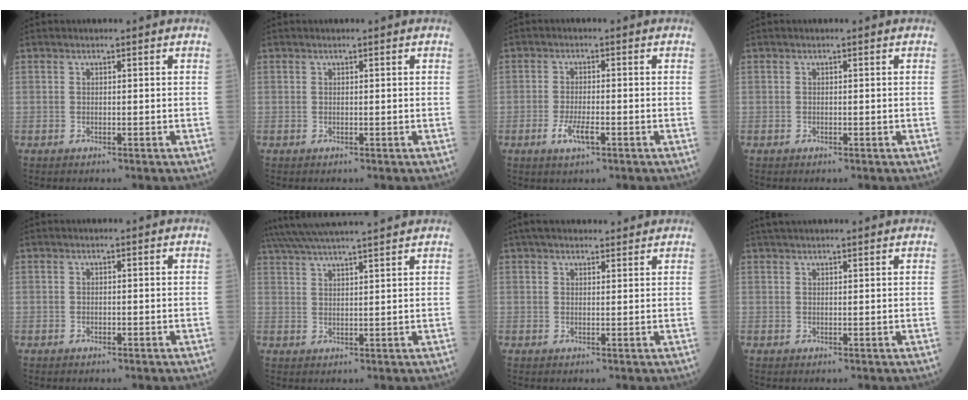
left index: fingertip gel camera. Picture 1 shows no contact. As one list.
[{"total": 0.0}, {"total": 3.6, "force": [-1.8, 0.9, 3.0], "torque": [-0.065, -0.005, -0.035]}, {"total": 0.0}, {"total": 0.0}, {"total": 14.5, "force": [13.1, -0.6, 6.2], "torque": [-0.118, 0.026, 0.194]}, {"total": 9.4, "force": [8.2, 2.3, 3.9], "torque": [-0.050, 0.031, 0.118]}, {"total": 6.2, "force": [5.5, 0.2, 2.8], "torque": [-0.038, 0.033, 0.080]}]